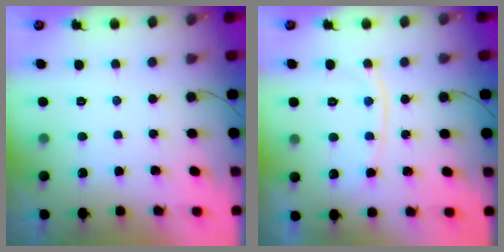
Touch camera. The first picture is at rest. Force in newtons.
{"total": 10.8, "press": 10.7, "slide": 1.4}